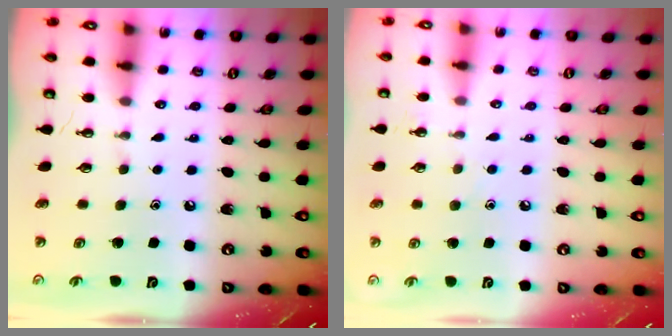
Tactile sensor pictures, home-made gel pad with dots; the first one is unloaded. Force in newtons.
{"total": 4.0, "press": 3.9, "slide": 0.5}